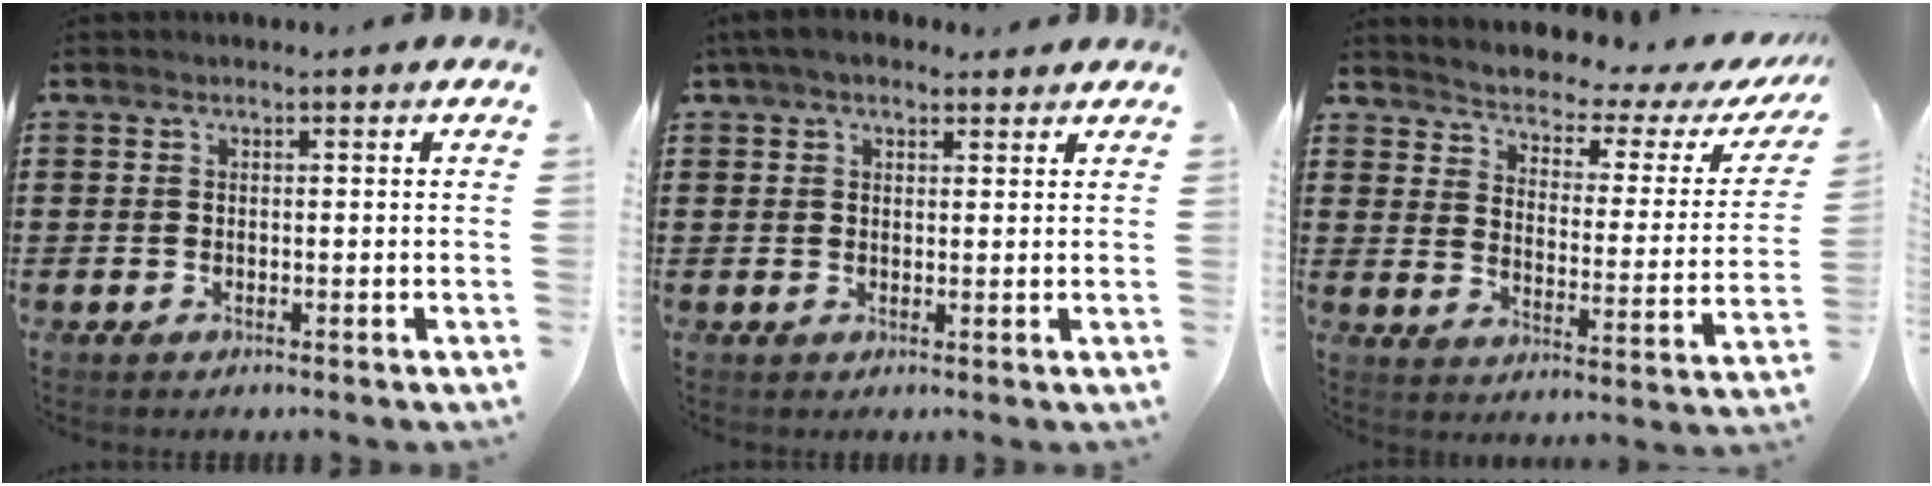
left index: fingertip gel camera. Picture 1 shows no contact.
{"total": 3.8, "force": [2.9, 1.6, 1.8], "torque": [-0.045, 0.003, 0.055]}
{"total": 2.8, "force": [2.5, 0.7, 1.0], "torque": [-0.040, -0.028, 0.033]}